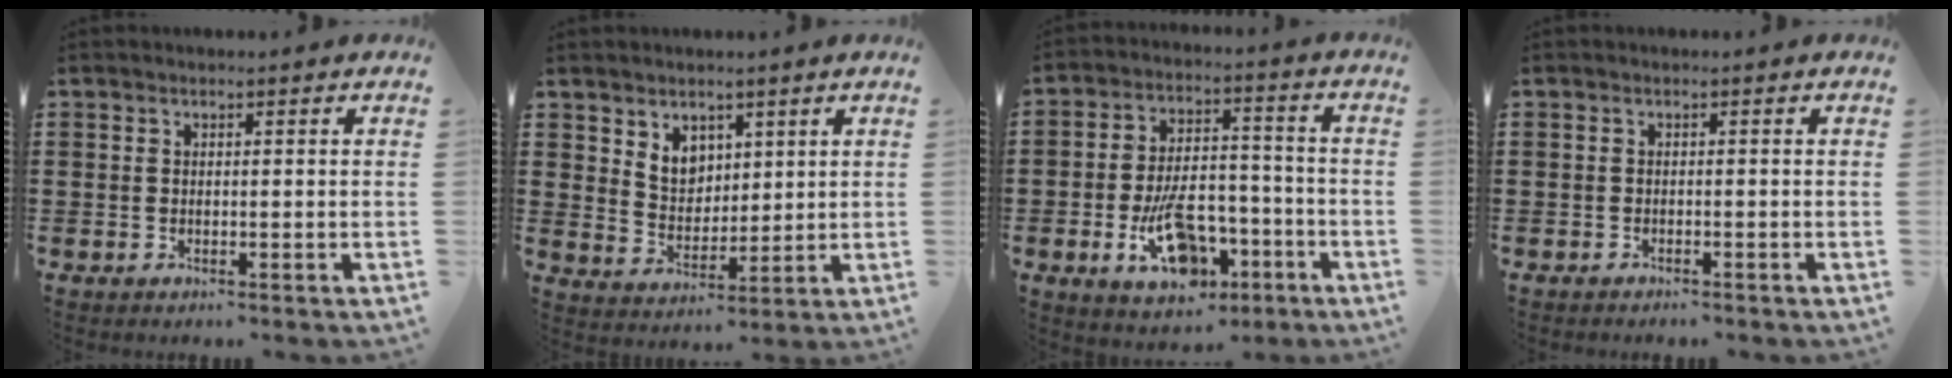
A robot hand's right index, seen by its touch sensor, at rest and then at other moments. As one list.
[{"total": 5.3, "force": [3.2, 3.8, 1.8], "torque": [-0.051, 0.008, 0.061]}, {"total": 11.3, "force": [-4.6, 6.2, 8.2], "torque": [-0.140, 0.003, -0.084]}, {"total": 0.5, "force": [-0.5, 0.0, 0.1], "torque": [-0.003, -0.002, -0.010]}]